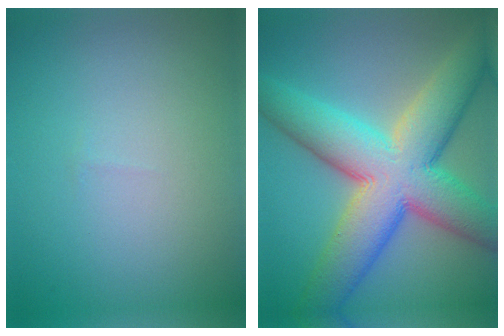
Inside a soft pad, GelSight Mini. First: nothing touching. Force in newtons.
{"total": 12.9, "press": 12.9, "slide": 0.5}